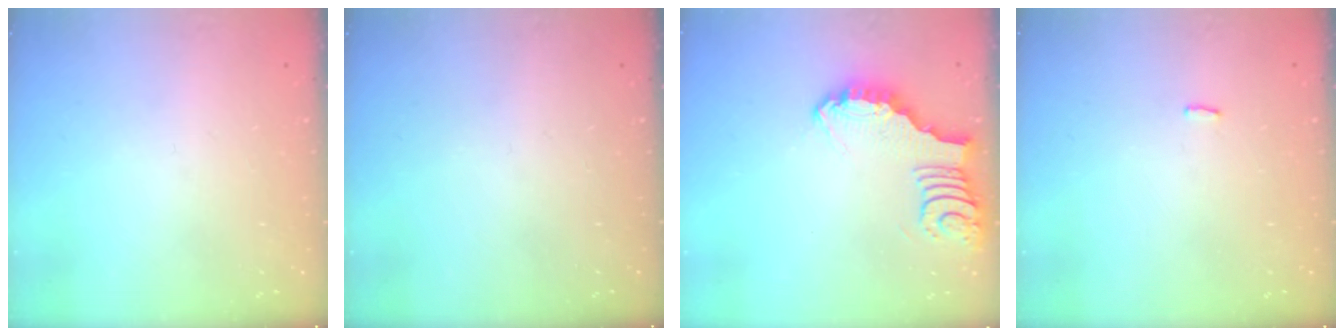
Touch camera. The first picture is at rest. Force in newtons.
{"total": 0.0}
{"total": 3.8, "press": 3.8, "slide": 0.1}
{"total": 2.2, "press": 2.1, "slide": 0.4}